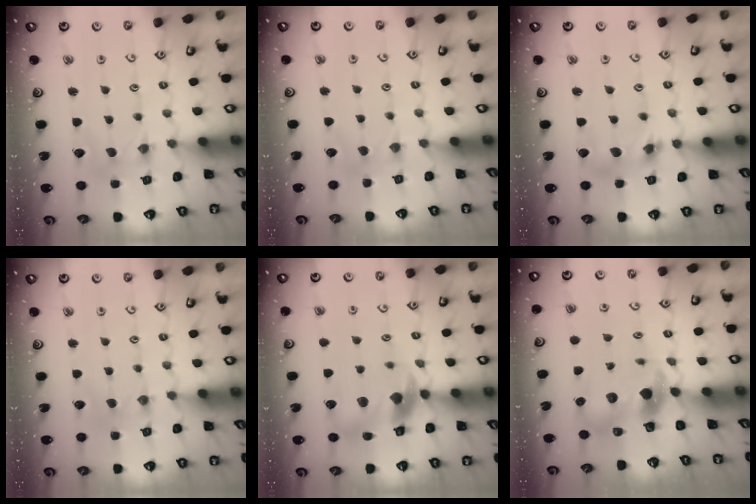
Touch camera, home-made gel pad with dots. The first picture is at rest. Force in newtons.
{"total": 2.3, "press": 2.2, "slide": 0.4}
{"total": 7.6, "press": 7.5, "slide": 0.9}
{"total": 1.5, "press": 1.5, "slide": 0.3}
{"total": 10.9, "press": 10.8, "slide": 1.5}
{"total": 7.6, "press": 7.5, "slide": 1.2}